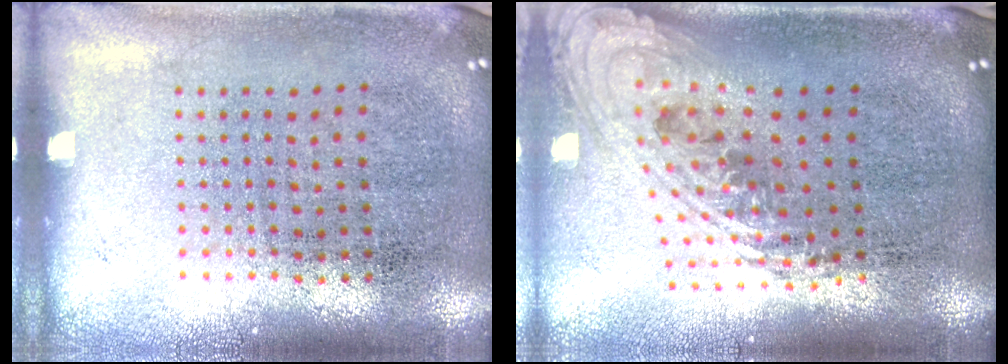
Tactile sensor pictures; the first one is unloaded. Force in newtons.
{"total": 2.4, "press": 1.7, "slide": 1.7}